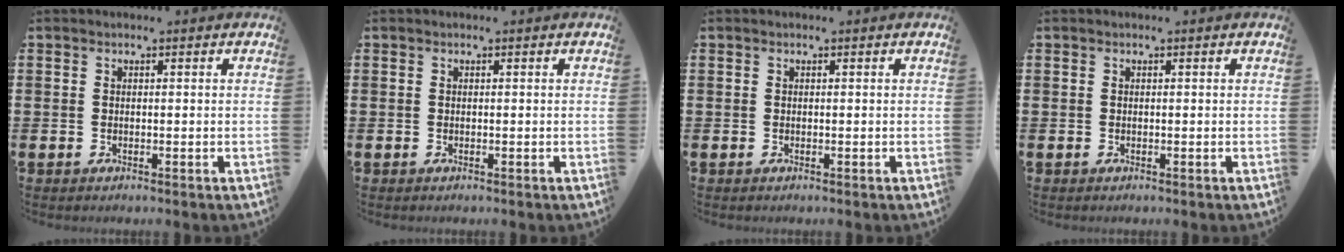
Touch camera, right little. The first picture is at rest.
{"total": 0.0}
{"total": 0.0}
{"total": 0.0}